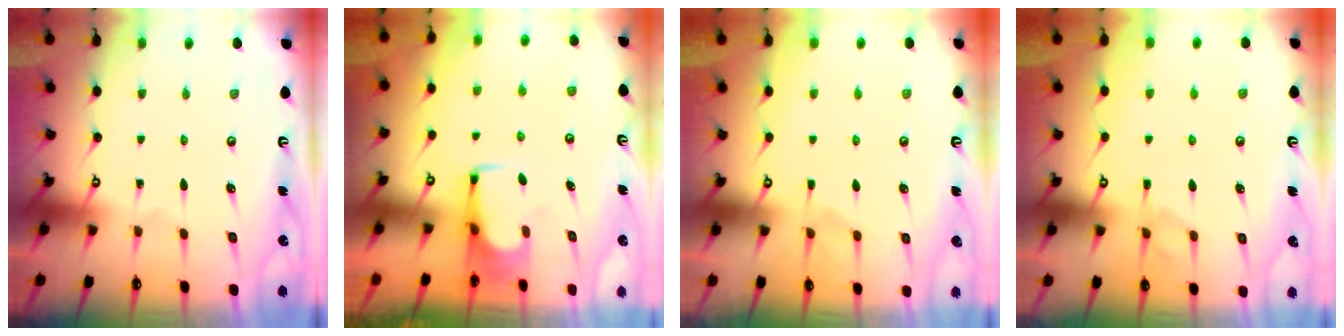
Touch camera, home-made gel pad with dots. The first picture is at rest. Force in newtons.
{"total": 1.6, "press": 1.5, "slide": 0.3}
{"total": 4.1, "press": 3.9, "slide": 1.3}
{"total": 1.1, "press": 0.3, "slide": 1.1}